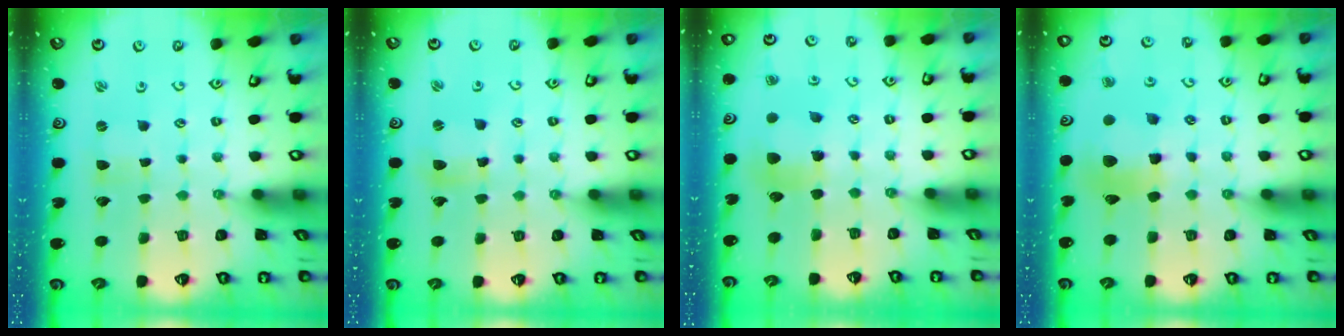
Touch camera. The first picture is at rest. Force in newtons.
{"total": 5.1, "press": 5.0, "slide": 0.5}
{"total": 7.1, "press": 7.1, "slide": 0.5}
{"total": 11.8, "press": 11.7, "slide": 1.3}